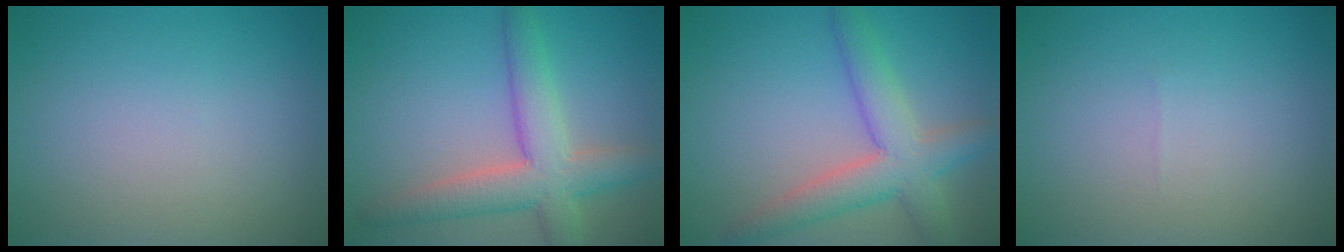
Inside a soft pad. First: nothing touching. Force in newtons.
{"total": 6.0, "press": 5.9, "slide": 0.5}
{"total": 5.5, "press": 5.5, "slide": 0.3}
{"total": 0.0}